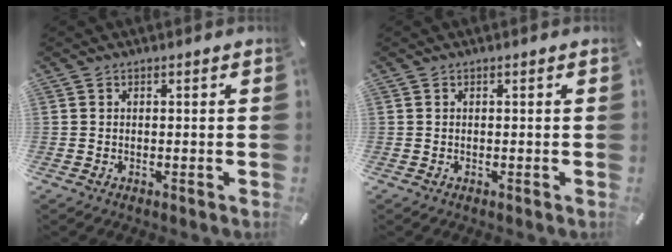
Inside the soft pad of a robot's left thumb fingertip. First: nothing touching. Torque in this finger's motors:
{"motor_torque": [-0.02, 0.12, -0.06, -0.06, 0.00]}